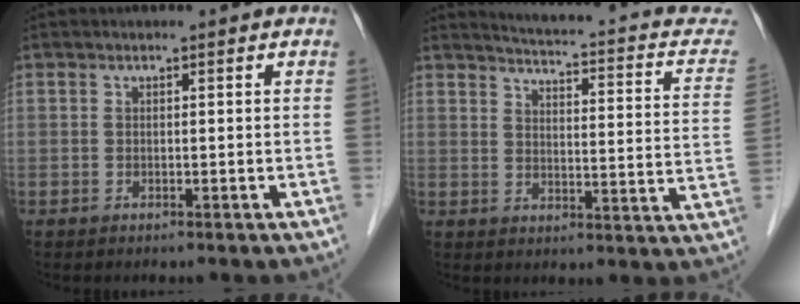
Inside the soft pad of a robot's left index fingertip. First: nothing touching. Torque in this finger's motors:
{"motor_torque": [-0.30, -1.69, -0.25, -0.01]}